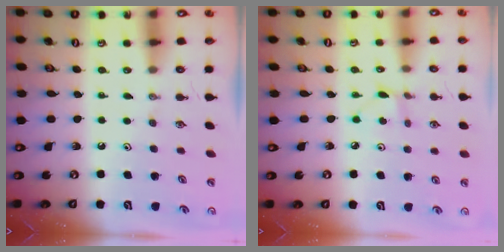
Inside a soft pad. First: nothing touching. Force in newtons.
{"total": 3.0, "press": 3.0, "slide": 0.4}